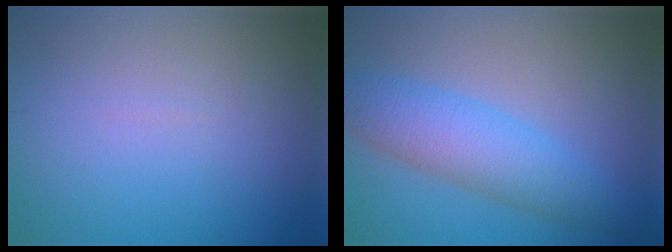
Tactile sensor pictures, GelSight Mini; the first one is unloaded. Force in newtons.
{"total": 5.2, "press": 5.2, "slide": 0.1}